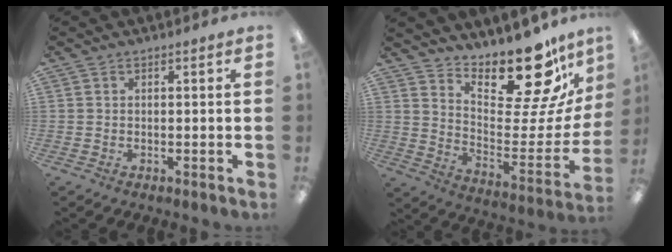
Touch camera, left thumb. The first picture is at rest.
{"total": 19.1, "force": [15.2, 5.8, 10.0], "torque": [-0.133, -0.134, 0.250]}